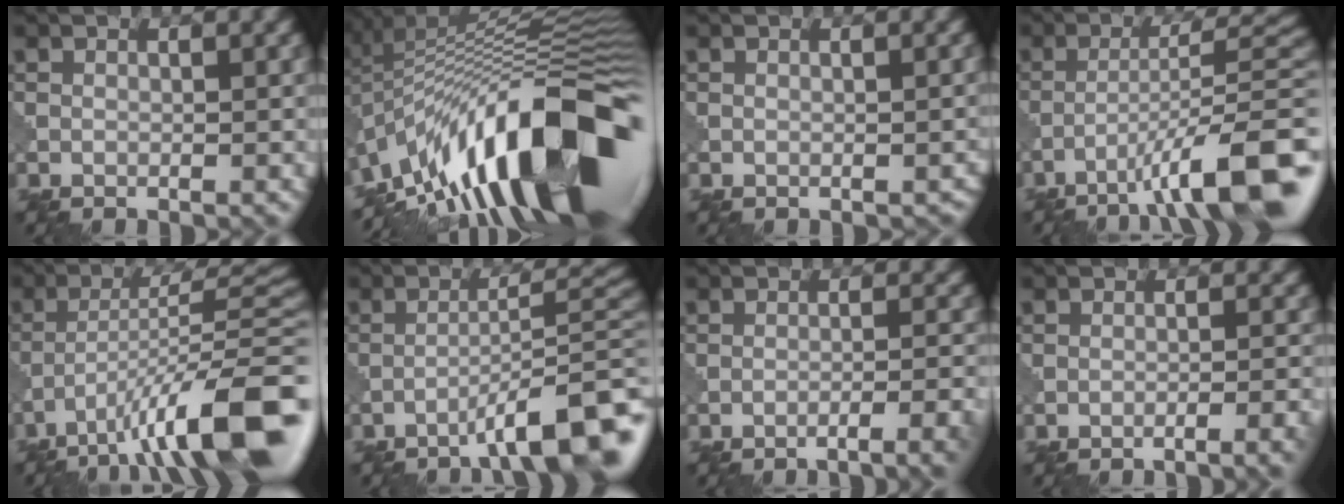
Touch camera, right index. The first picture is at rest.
{"total": 16.2, "force": [-7.1, 6.0, 13.3], "torque": [-0.185, 0.041, -0.147]}
{"total": 0.7, "force": [-0.6, 0.3, 0.2], "torque": [-0.007, -0.001, -0.005]}
{"total": 10.5, "force": [-5.8, 1.4, 8.7], "torque": [-0.118, 0.025, -0.091]}
{"total": 12.5, "force": [-6.8, 2.4, 10.2], "torque": [-0.159, 0.012, -0.111]}
{"total": 8.7, "force": [-5.6, 1.3, 6.5], "torque": [-0.081, 0.025, -0.088]}
{"total": 4.2, "force": [-2.9, 0.7, 3.0], "torque": [-0.040, 0.013, -0.054]}
{"total": 3.9, "force": [-2.8, 0.6, 2.6], "torque": [-0.034, 0.017, -0.052]}